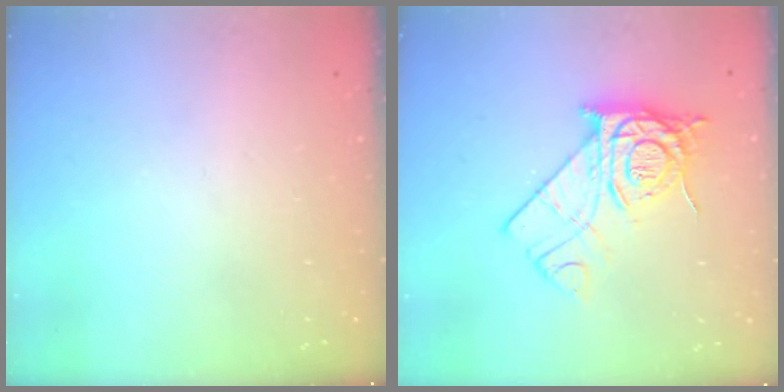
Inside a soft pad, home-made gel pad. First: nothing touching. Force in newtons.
{"total": 14.2, "press": 14.1, "slide": 1.1}